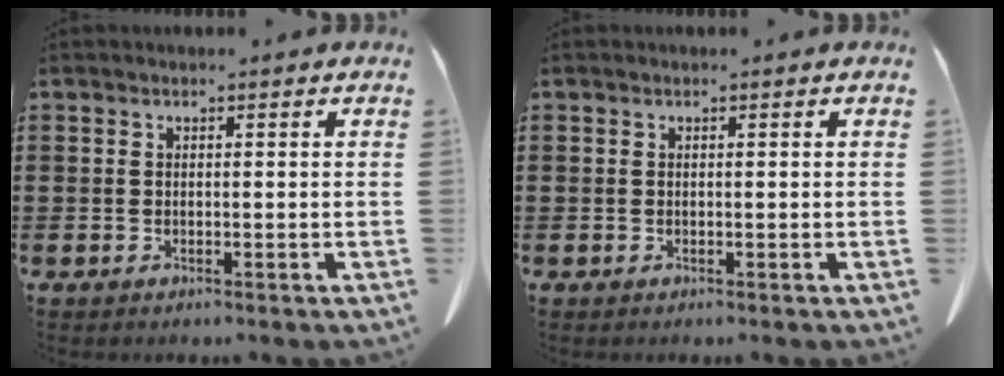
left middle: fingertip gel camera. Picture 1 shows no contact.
{"total": 0.0}